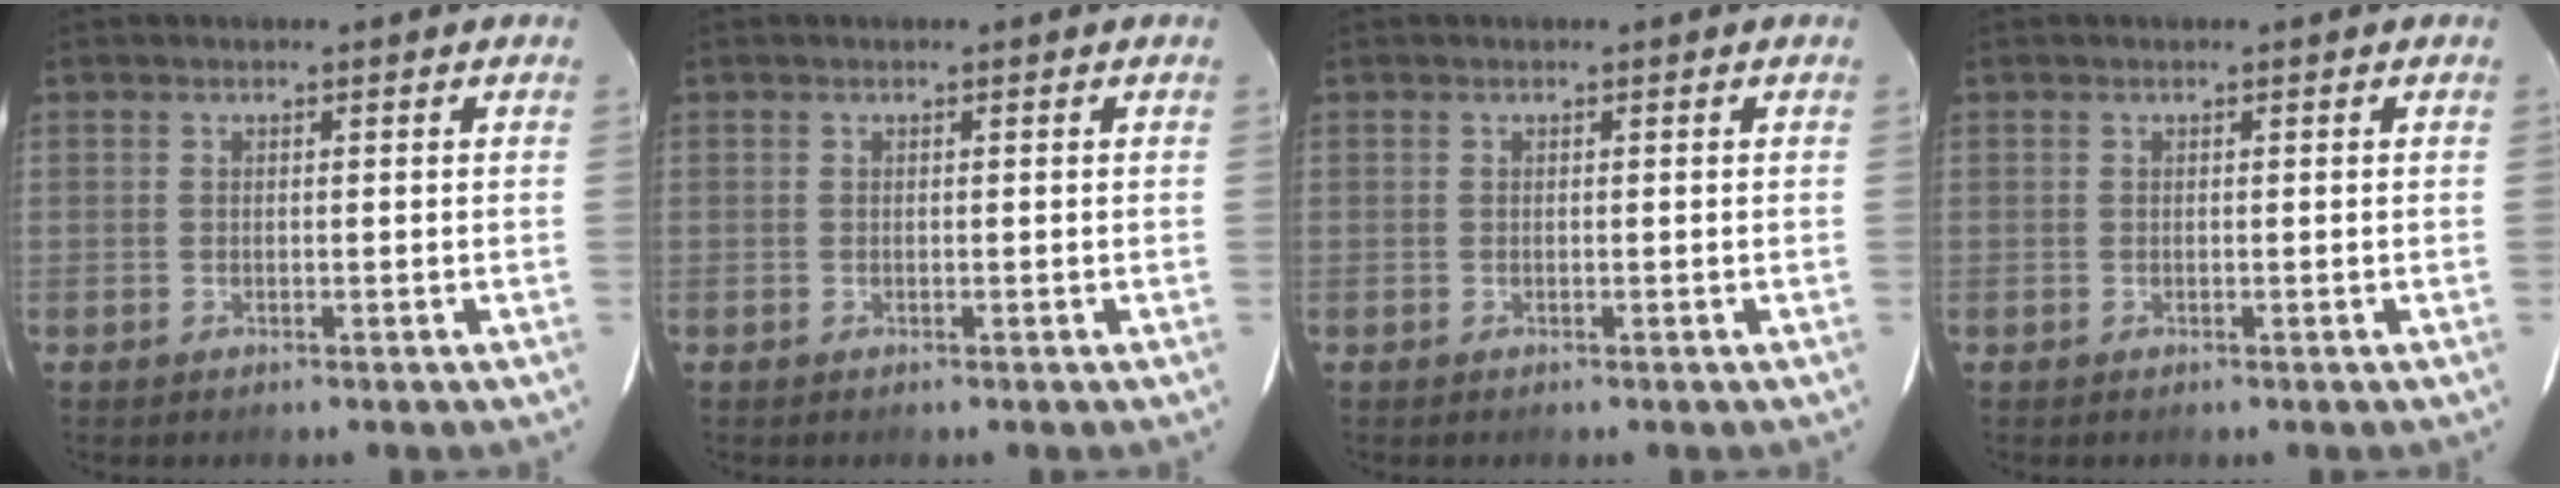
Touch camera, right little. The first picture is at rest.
{"total": 0.0}
{"total": 0.0}
{"total": 0.0}